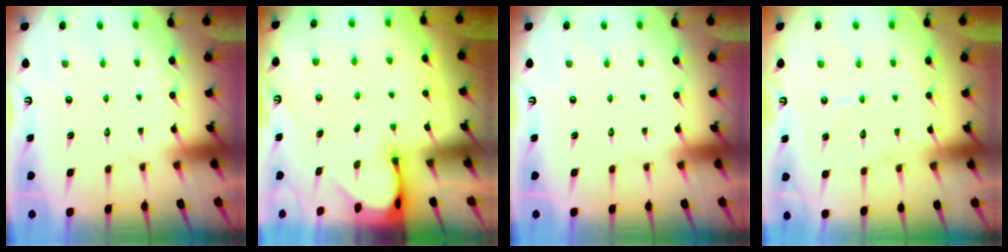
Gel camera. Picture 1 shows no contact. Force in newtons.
{"total": 2.9, "press": 2.8, "slide": 0.3}
{"total": 0.0}
{"total": 3.7, "press": 3.7, "slide": 0.3}